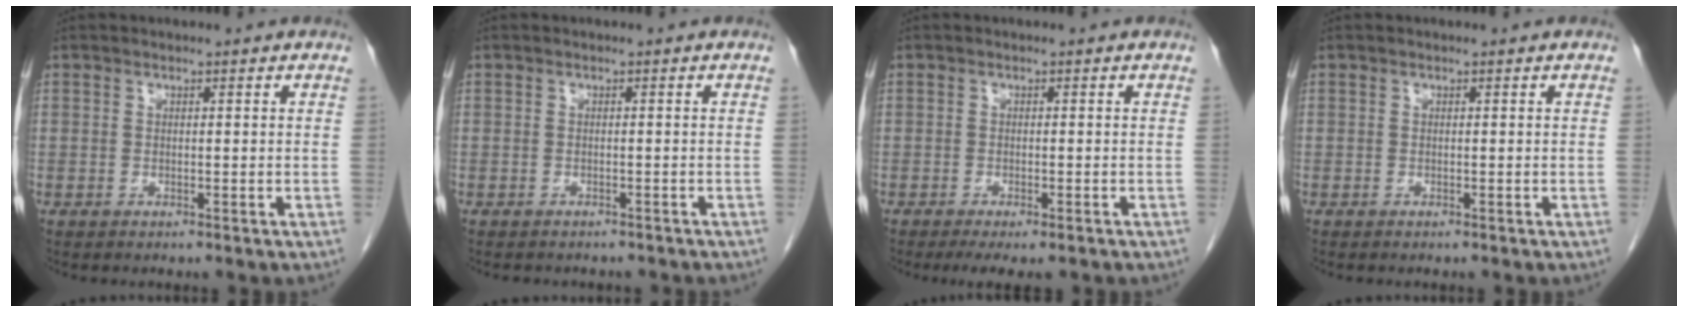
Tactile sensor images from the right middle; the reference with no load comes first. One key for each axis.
{"total": 5.1, "fx": -4.4, "fy": 1.8, "fz": 1.6, "tx": -0.019, "ty": 0.000, "tz": -0.048}
{"total": 4.9, "fx": -3.7, "fy": 1.3, "fz": 3.0, "tx": -0.038, "ty": -0.010, "tz": -0.052}
{"total": 0.0}